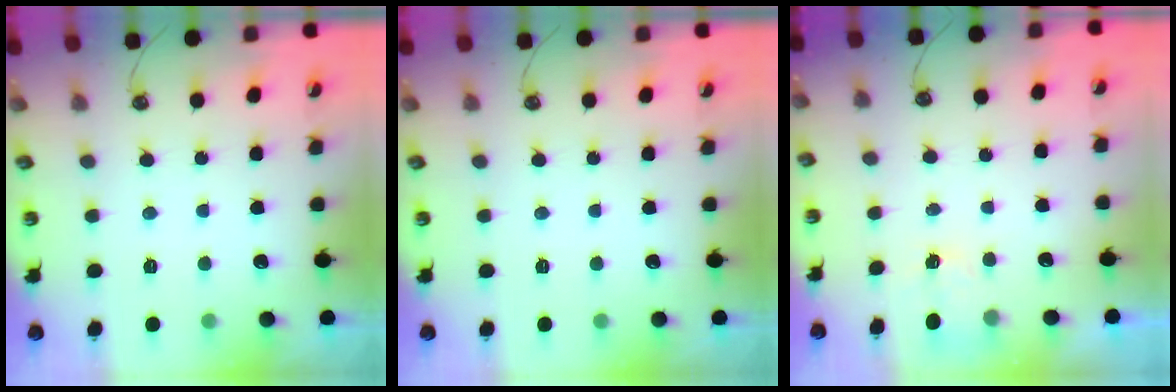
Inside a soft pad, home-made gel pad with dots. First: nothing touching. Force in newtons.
{"total": 0.0}
{"total": 2.2, "press": 2.2, "slide": 0.4}